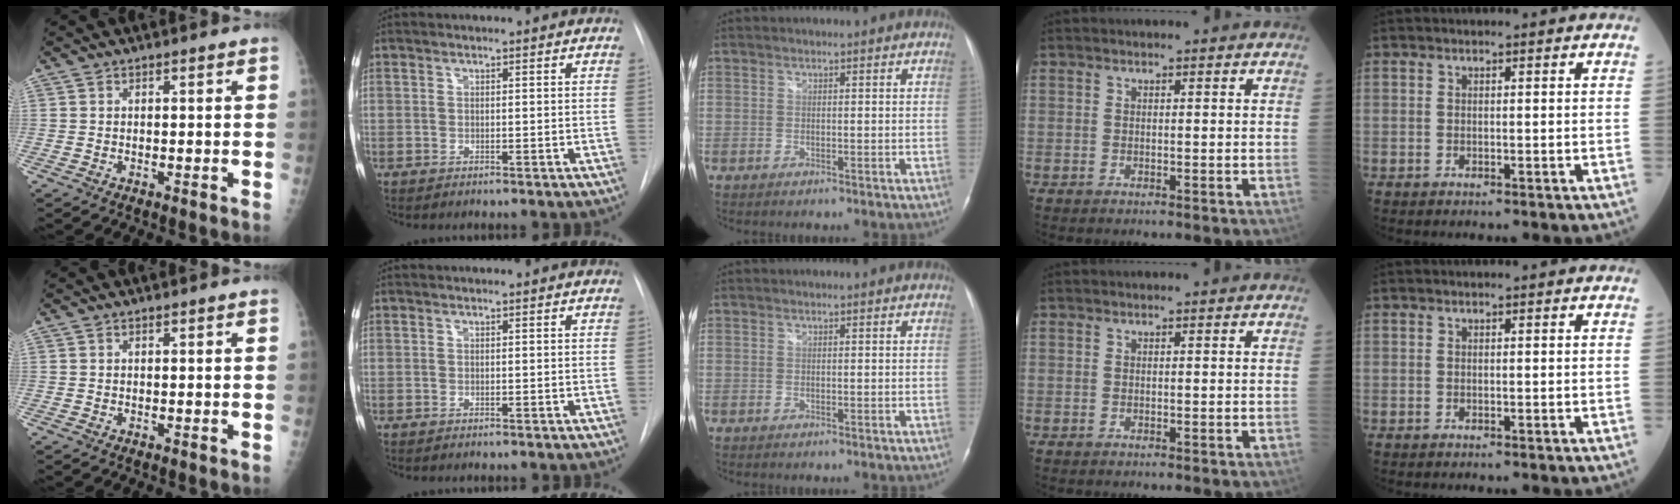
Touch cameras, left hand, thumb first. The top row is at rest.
{}